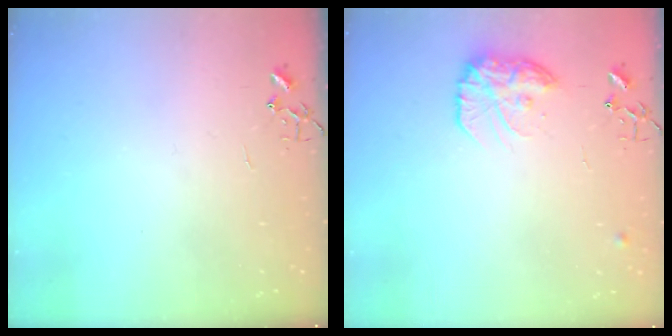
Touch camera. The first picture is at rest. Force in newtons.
{"total": 14.7, "press": 14.7, "slide": 1.0}